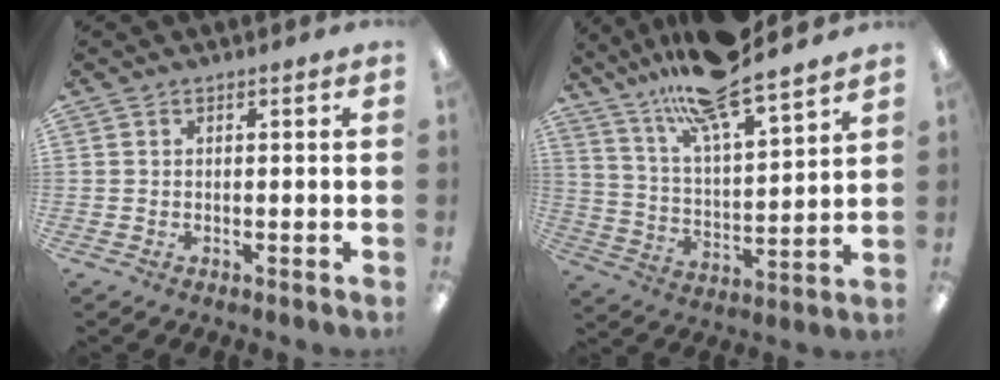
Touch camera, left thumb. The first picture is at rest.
{"total": 17.1, "force": [14.8, 3.1, 8.1], "torque": [-0.152, -0.092, 0.254]}